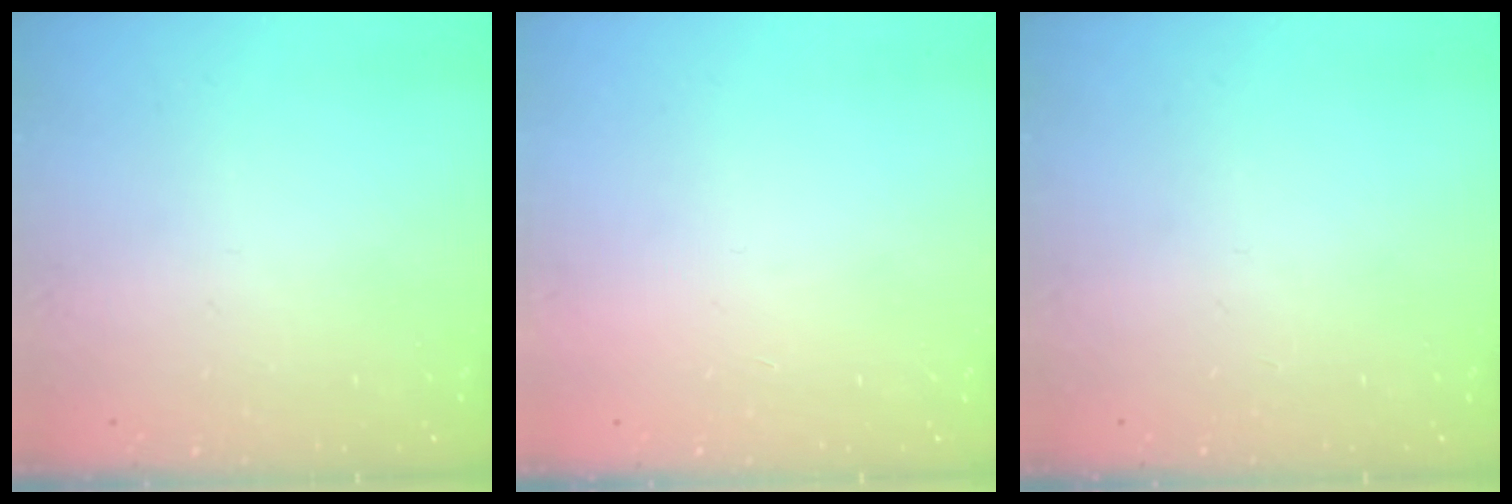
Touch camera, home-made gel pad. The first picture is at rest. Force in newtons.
{"total": 1.5, "press": 1.5, "slide": 0.1}
{"total": 0.0}